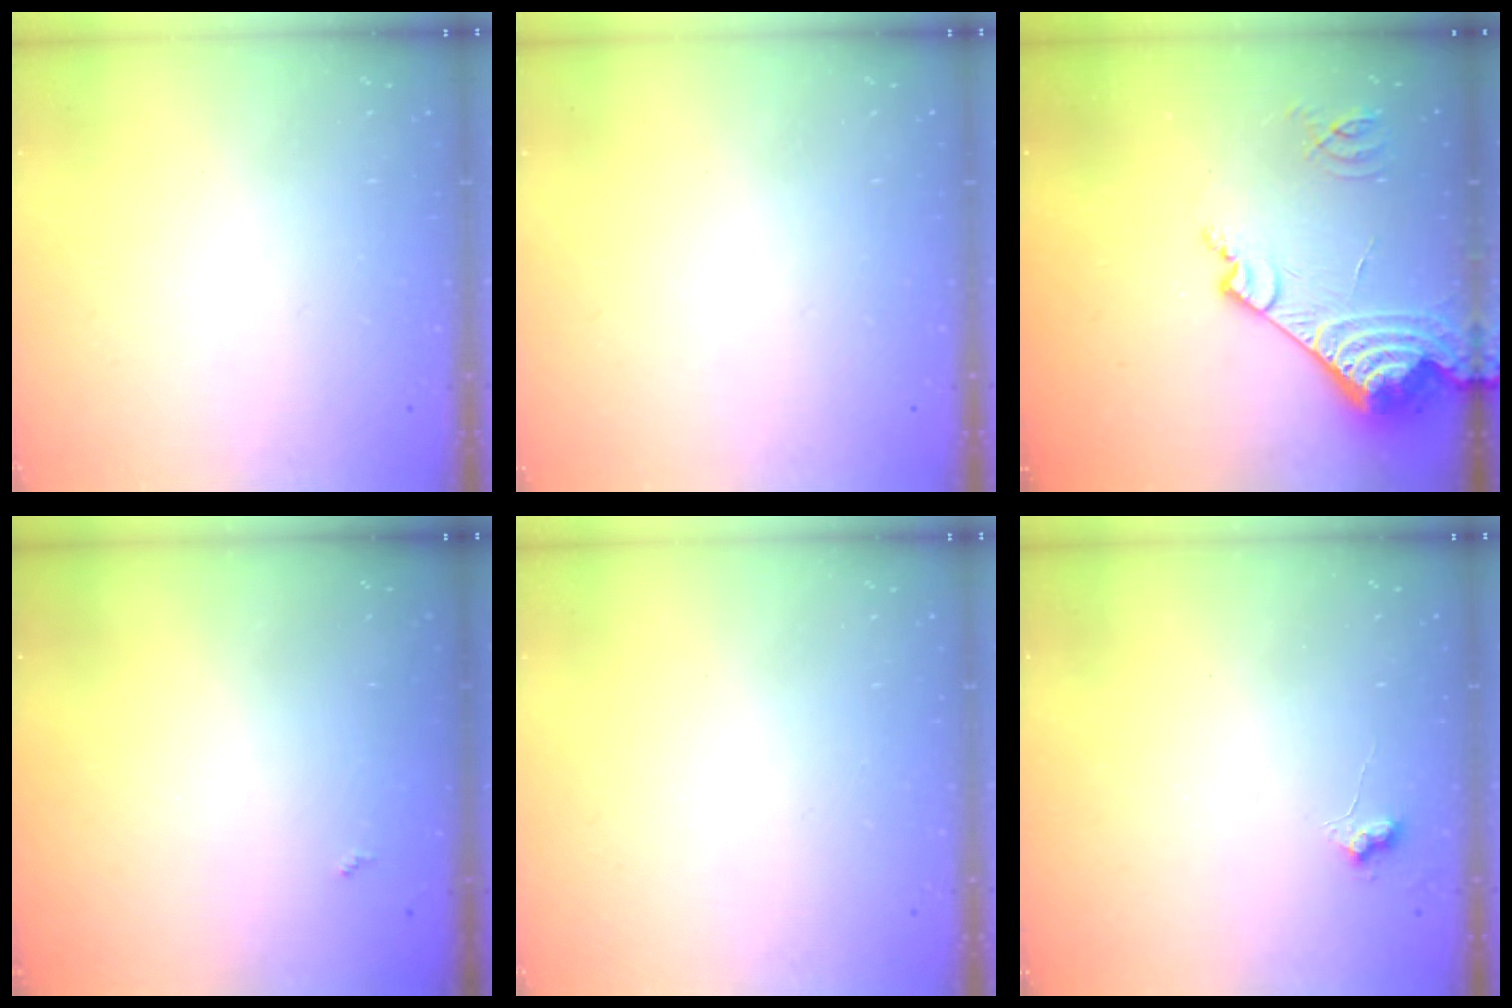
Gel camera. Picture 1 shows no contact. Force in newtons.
{"total": 0.0}
{"total": 15.2, "press": 15.1, "slide": 1.4}
{"total": 2.1, "press": 2.1, "slide": 0.4}
{"total": 0.0}
{"total": 7.0, "press": 6.9, "slide": 0.8}